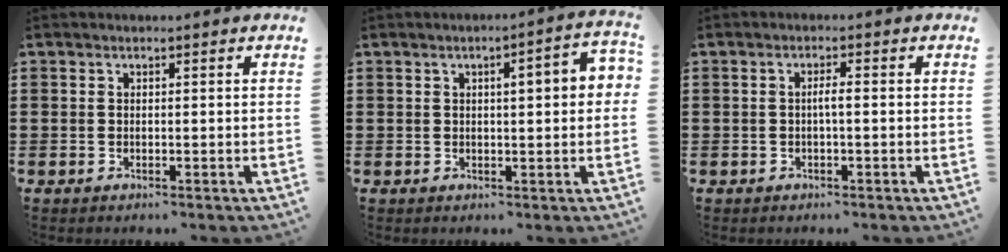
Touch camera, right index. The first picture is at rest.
{"total": 4.1, "force": [0.6, 0.8, 4.0], "torque": [-0.056, -0.001, 0.002]}
{"total": 1.7, "force": [-0.3, 0.1, 1.6], "torque": [-0.031, 0.001, -0.008]}